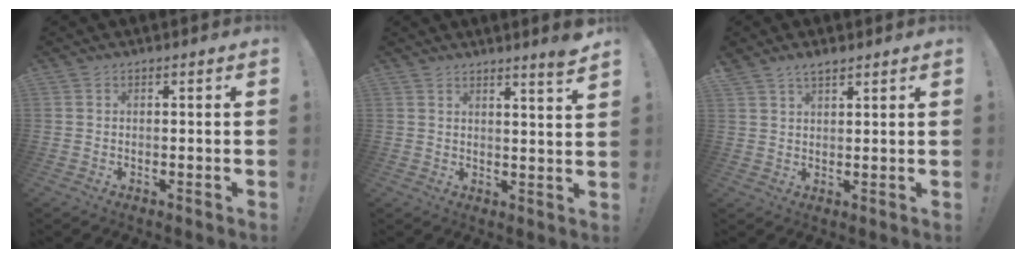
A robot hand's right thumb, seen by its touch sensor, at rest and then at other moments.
{"total": 4.5, "force": [3.7, -0.4, 2.5], "torque": [-0.024, -0.034, 0.058]}
{"total": 3.3, "force": [2.7, 1.3, 1.4], "torque": [-0.016, -0.017, 0.048]}